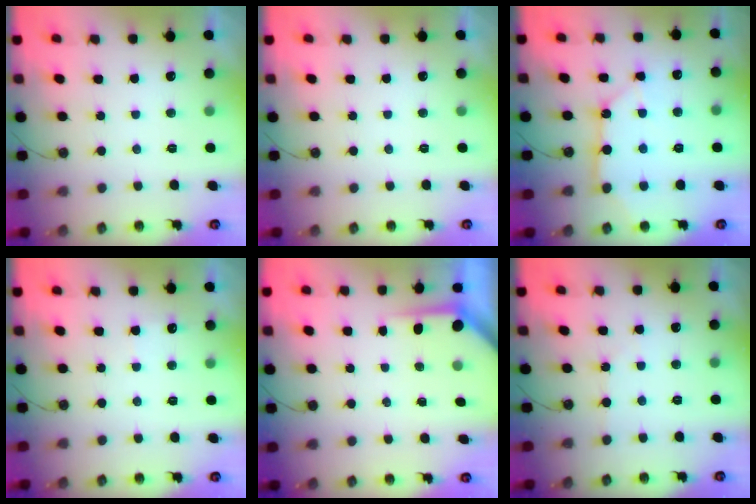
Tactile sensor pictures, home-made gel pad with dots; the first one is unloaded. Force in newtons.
{"total": 0.0}
{"total": 11.9, "press": 11.8, "slide": 1.3}
{"total": 3.3, "press": 3.3, "slide": 0.4}
{"total": 3.7, "press": 3.6, "slide": 0.3}
{"total": 1.8, "press": 1.8, "slide": 0.3}